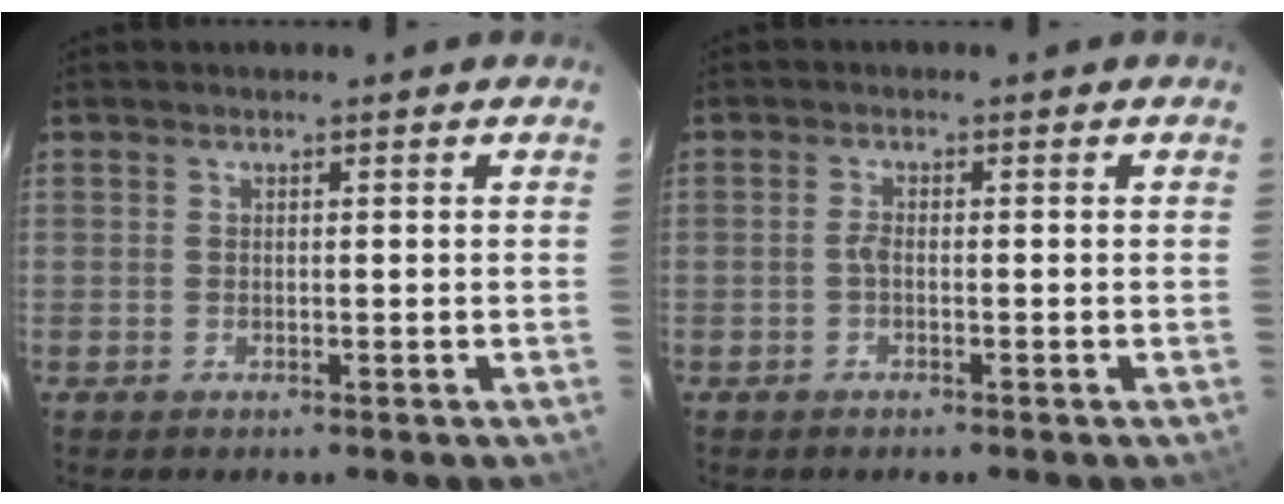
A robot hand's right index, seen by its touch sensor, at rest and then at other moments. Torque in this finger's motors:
{"motor_torque": [0.50, 0.09, 0.16, 0.04]}